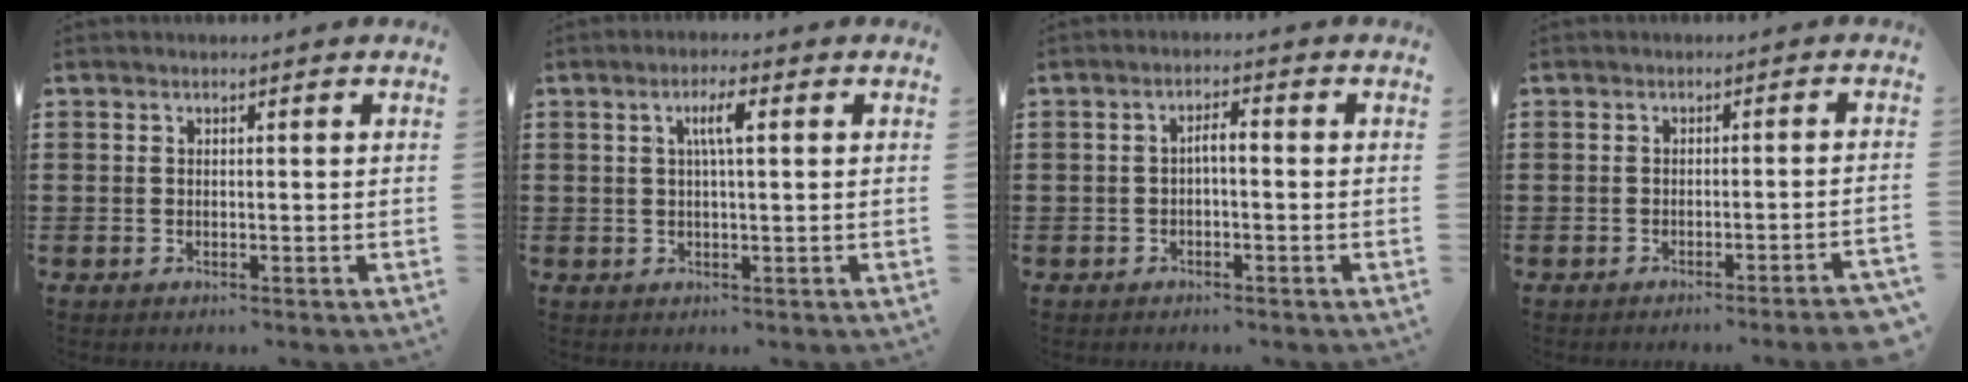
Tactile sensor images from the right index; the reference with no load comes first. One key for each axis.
{"total": 3.7, "fx": 0.9, "fy": 0.7, "fz": 3.5, "tx": -0.071, "ty": 0.009, "tz": 0.011}
{"total": 2.0, "fx": -0.6, "fy": 0.4, "fz": 1.8, "tx": -0.035, "ty": 0.005, "tz": -0.014}
{"total": 2.3, "fx": -1.9, "fy": -0.4, "fz": 1.3, "tx": -0.021, "ty": -0.002, "tz": -0.037}